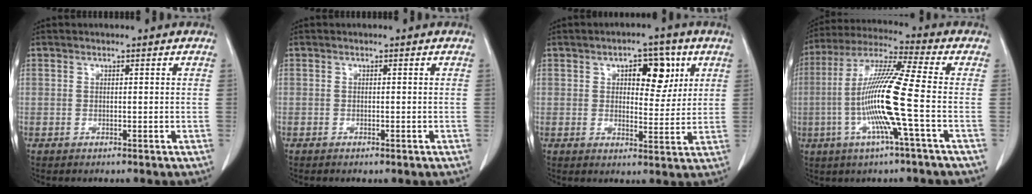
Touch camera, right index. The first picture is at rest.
{"total": 0.7, "force": [-0.5, 0.2, 0.5], "torque": [-0.010, -0.002, -0.004]}
{"total": 7.1, "force": [2.9, 3.5, 5.5], "torque": [-0.068, 0.012, 0.042]}
{"total": 14.0, "force": [-2.8, -1.0, 13.7], "torque": [-0.273, -0.004, -0.065]}